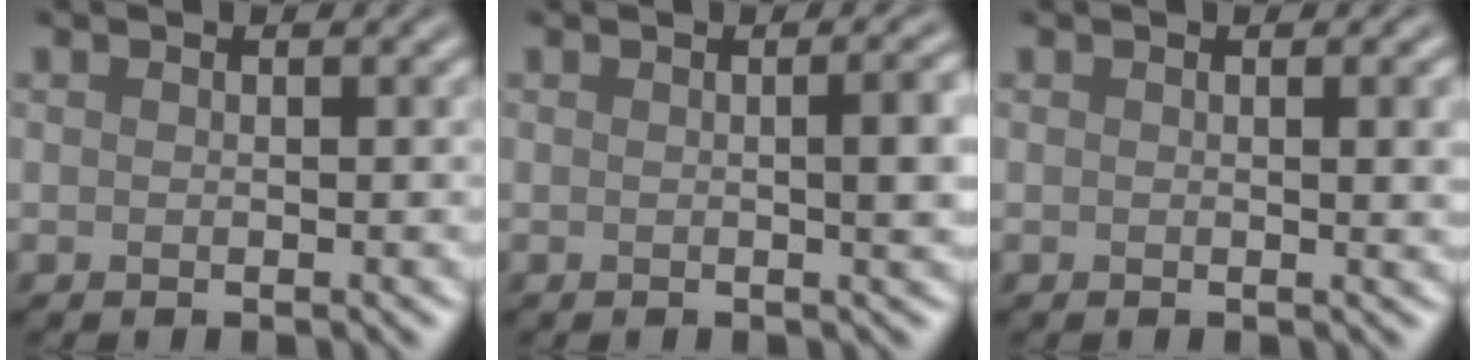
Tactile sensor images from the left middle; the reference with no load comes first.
{"total": 3.8, "force": [0.2, 1.1, 3.6], "torque": [-0.037, 0.010, 0.000]}
{"total": 2.1, "force": [0.3, 0.6, 2.0], "torque": [-0.020, 0.003, 0.000]}